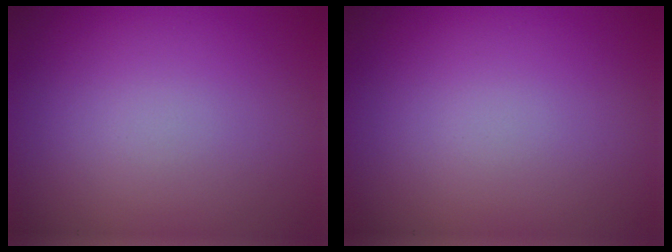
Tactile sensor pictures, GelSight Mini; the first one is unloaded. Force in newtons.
{"total": 0.0}